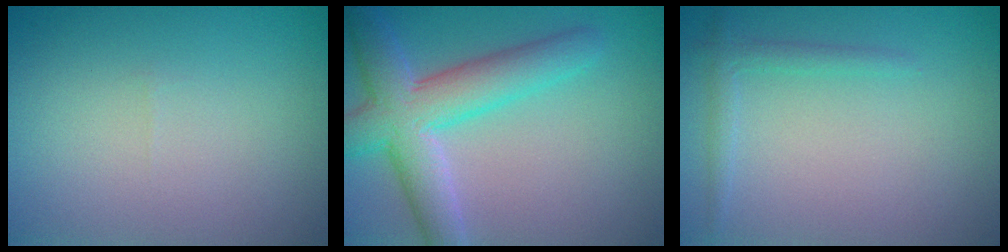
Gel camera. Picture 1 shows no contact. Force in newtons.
{"total": 6.3, "press": 6.3, "slide": 0.3}
{"total": 1.3, "press": 1.3, "slide": 0.1}